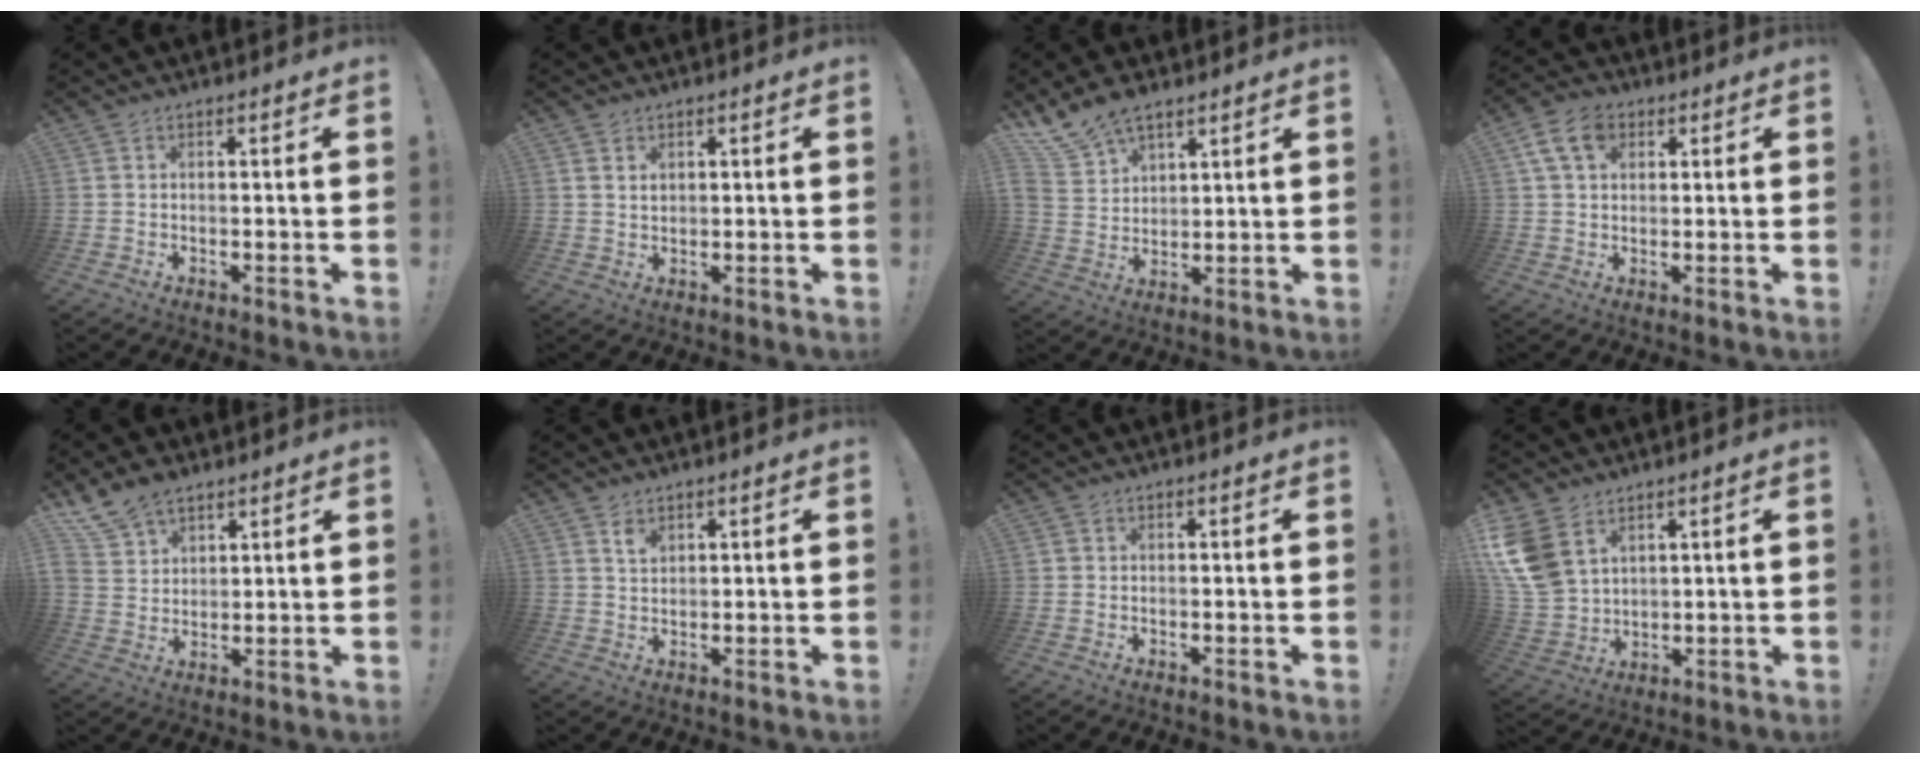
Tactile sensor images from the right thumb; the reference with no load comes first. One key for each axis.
{"total": 2.1, "fx": 1.5, "fy": 1.4, "fz": 0.4, "tx": 0.005, "ty": -0.006, "tz": 0.025}
{"total": 9.8, "fx": 7.9, "fy": 4.6, "fz": 3.6, "tx": -0.086, "ty": -0.045, "tz": 0.159}
{"total": 9.4, "fx": 3.8, "fy": 6.4, "fz": 5.8, "tx": -0.108, "ty": 0.002, "tz": 0.072}
{"total": 9.1, "fx": 7.0, "fy": 5.0, "fz": 2.8, "tx": -0.072, "ty": -0.035, "tz": 0.145}
{"total": 2.8, "fx": 2.0, "fy": 1.5, "fz": 1.3, "tx": -0.011, "ty": -0.014, "tz": 0.033}
{"total": 0.0}
{"total": 12.2, "fx": 6.1, "fy": 7.9, "fz": 6.9, "tx": -0.157, "ty": -0.026, "tz": 0.125}